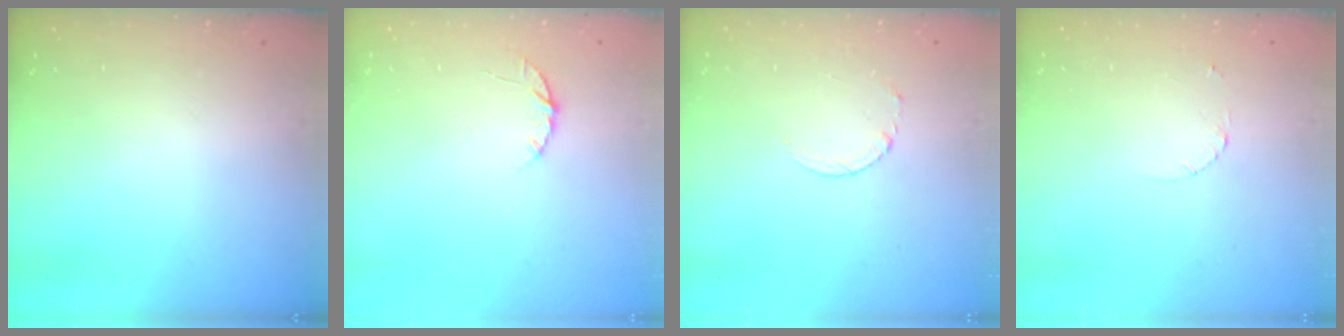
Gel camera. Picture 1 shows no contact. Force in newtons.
{"total": 4.3, "press": 4.3, "slide": 0.5}
{"total": 2.5, "press": 2.5, "slide": 0.3}
{"total": 1.6, "press": 1.6, "slide": 0.2}